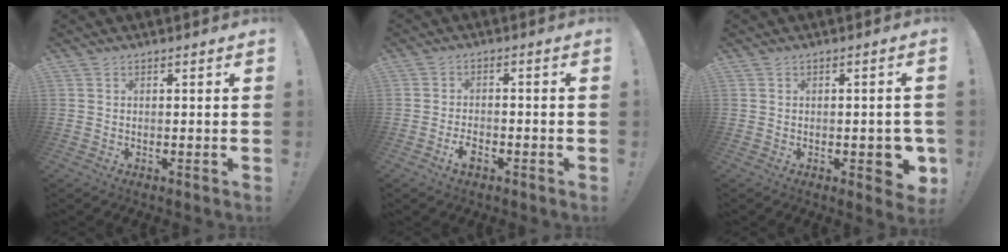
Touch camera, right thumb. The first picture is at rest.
{"total": 3.7, "force": [-2.5, 1.4, 2.3], "torque": [-0.037, 0.013, -0.042]}
{"total": 5.5, "force": [-1.7, 2.5, 4.5], "torque": [-0.052, 0.009, -0.022]}